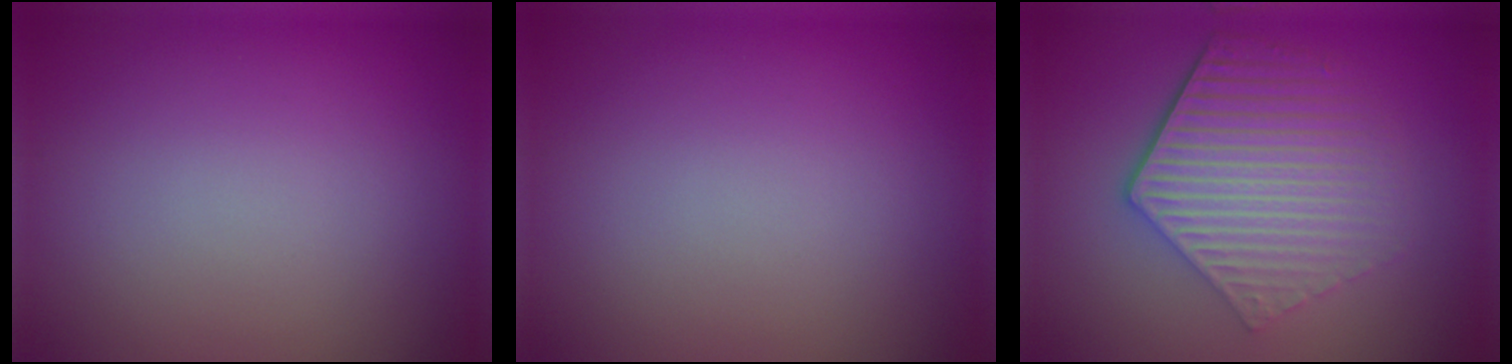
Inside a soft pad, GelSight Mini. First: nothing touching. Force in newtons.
{"total": 0.0}
{"total": 6.1, "press": 4.4, "slide": 4.2}